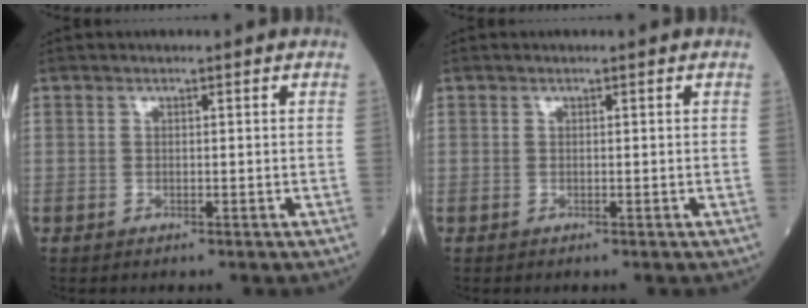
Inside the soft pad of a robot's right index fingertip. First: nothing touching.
{"total": 0.0}